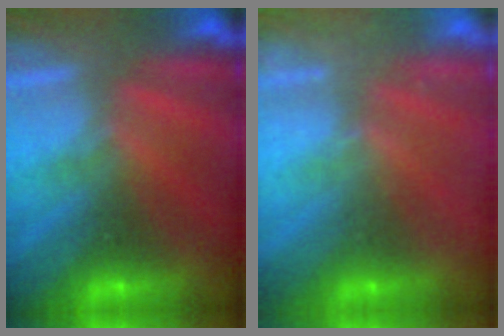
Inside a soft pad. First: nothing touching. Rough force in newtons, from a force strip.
{"total": 2.4}